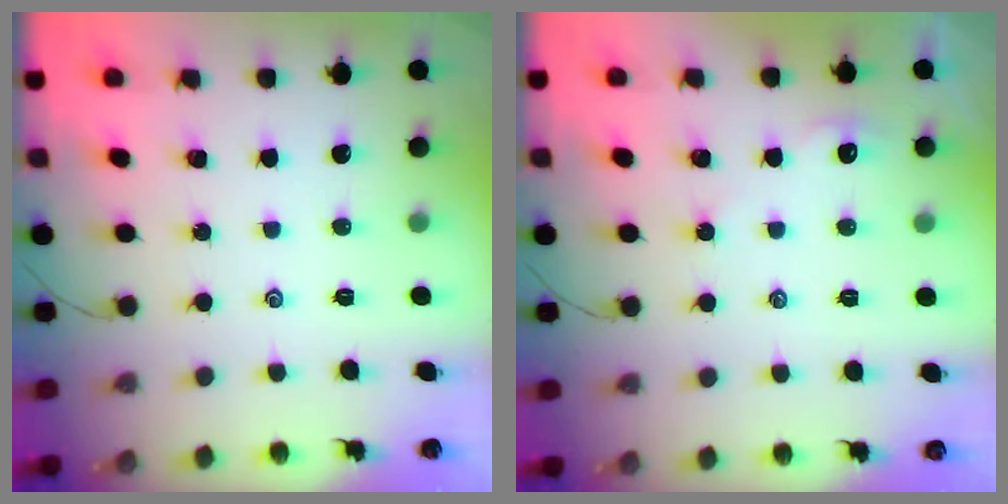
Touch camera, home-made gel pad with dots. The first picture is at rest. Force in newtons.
{"total": 2.9, "press": 2.9, "slide": 0.4}